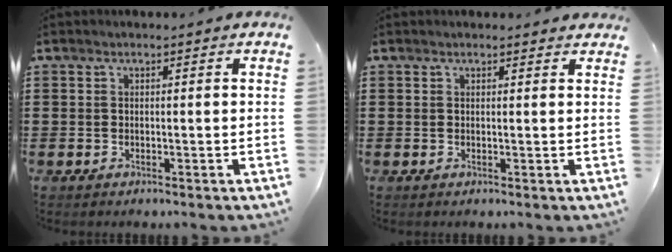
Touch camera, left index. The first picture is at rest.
{"total": 0.9, "force": [0.9, 0.2, 0.2], "torque": [-0.004, 0.002, 0.017]}